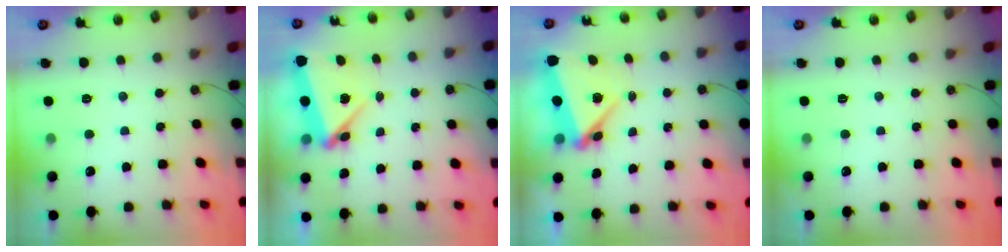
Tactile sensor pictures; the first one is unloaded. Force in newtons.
{"total": 9.3, "press": 4.9, "slide": 7.9}
{"total": 5.3, "press": 5.0, "slide": 1.6}
{"total": 0.0}